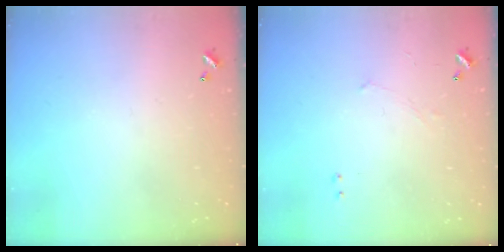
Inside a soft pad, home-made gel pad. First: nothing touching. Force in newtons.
{"total": 3.0, "press": 3.0, "slide": 0.3}